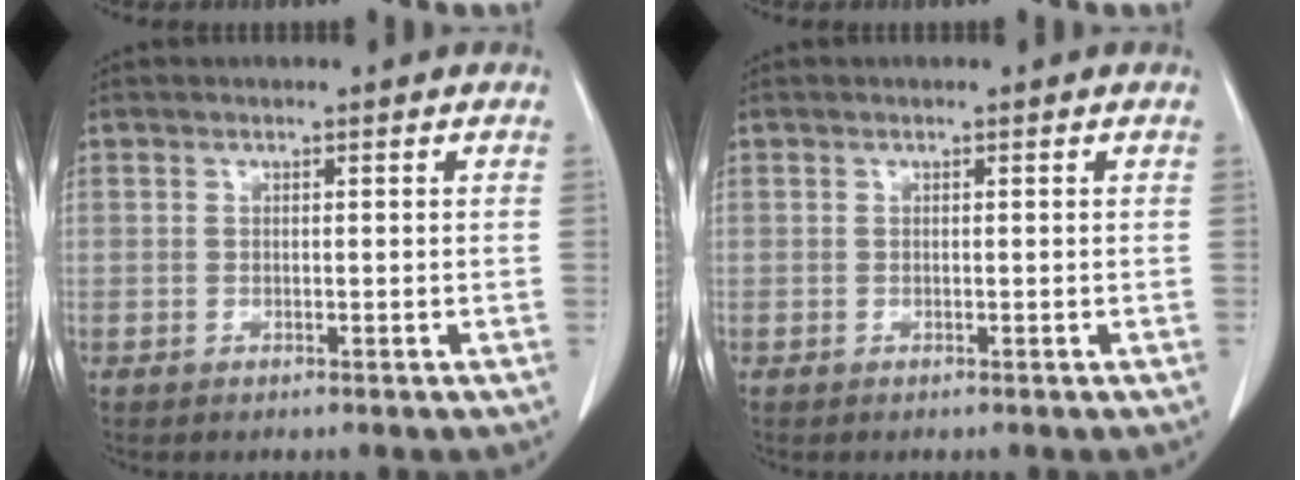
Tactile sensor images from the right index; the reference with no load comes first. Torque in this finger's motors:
{"motor_torque": [0.00, 0.00, 0.03, 0.00]}